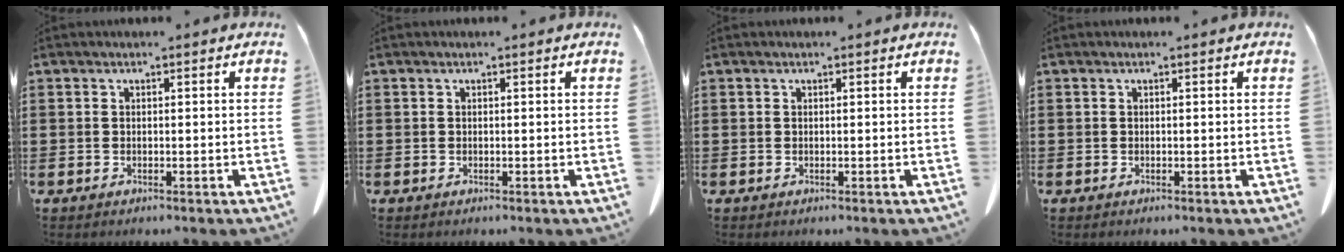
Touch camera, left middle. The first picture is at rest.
{"total": 0.0}
{"total": 0.0}
{"total": 0.0}